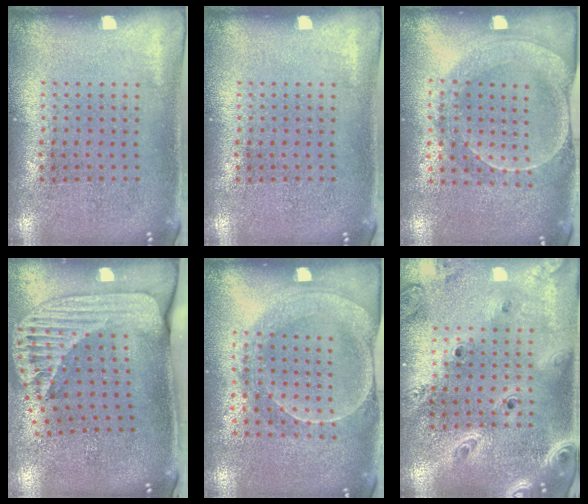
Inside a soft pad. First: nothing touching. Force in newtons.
{"total": 0.0}
{"total": 1.8, "press": 1.8, "slide": 0.5}
{"total": 2.6, "press": 1.8, "slide": 1.8}
{"total": 1.8, "press": 1.8, "slide": 0.5}
{"total": 2.9, "press": 2.5, "slide": 1.6}